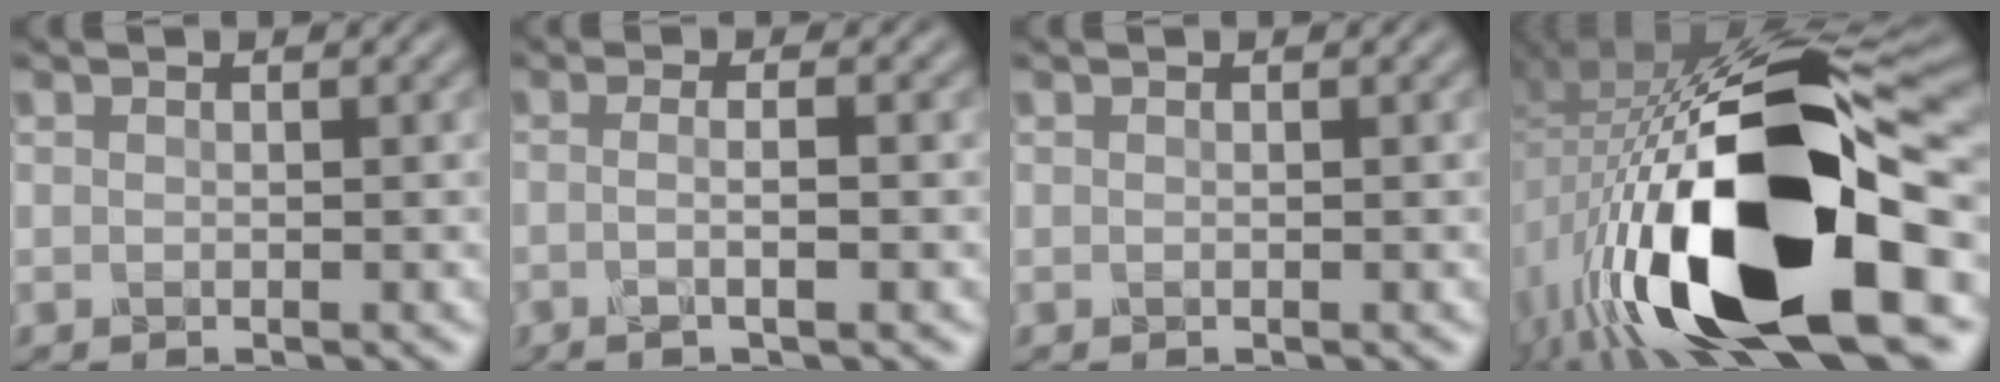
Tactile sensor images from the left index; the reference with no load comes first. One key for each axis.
{"total": 2.7, "fx": -0.6, "fy": 0.6, "fz": 2.6, "tx": -0.034, "ty": 0.003, "tz": -0.020}
{"total": 0.0}
{"total": 20.0, "fx": -6.0, "fy": 7.3, "fz": 17.6, "tx": -0.331, "ty": 0.006, "tz": -0.103}